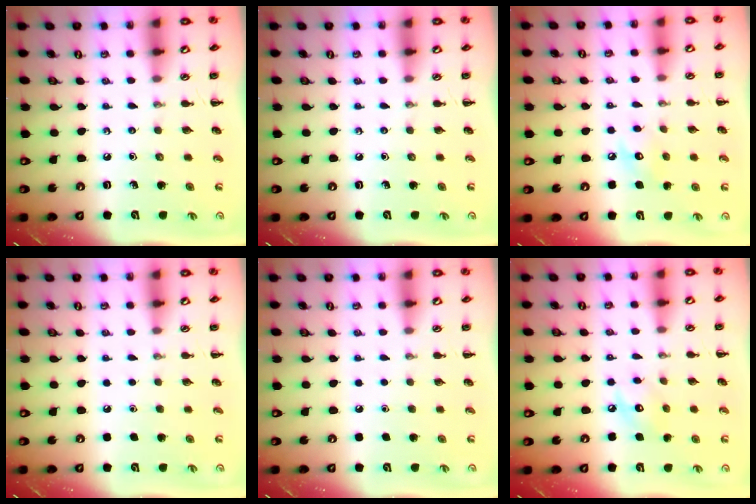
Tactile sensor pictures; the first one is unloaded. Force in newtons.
{"total": 0.0}
{"total": 6.4, "press": 6.3, "slide": 1.0}
{"total": 1.6, "press": 1.6, "slide": 0.1}
{"total": 1.6, "press": 1.6, "slide": 0.1}
{"total": 6.7, "press": 6.6, "slide": 1.0}